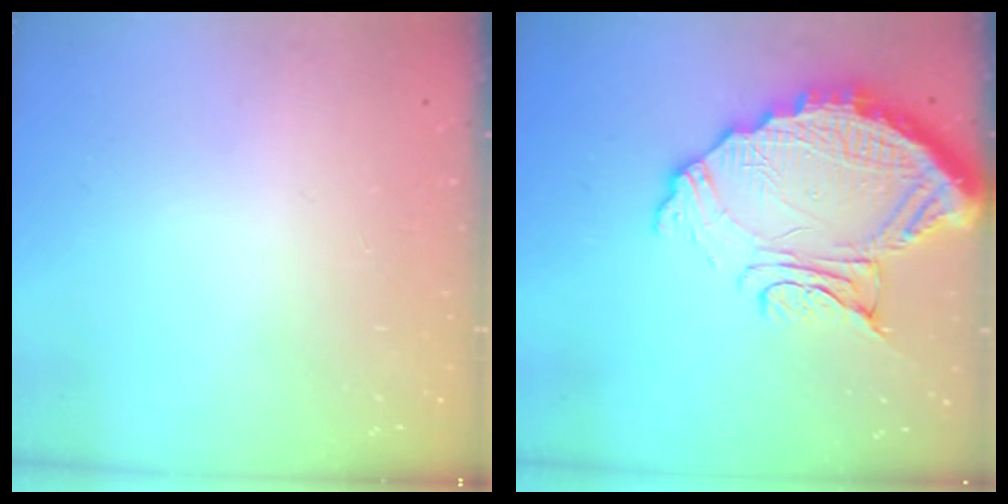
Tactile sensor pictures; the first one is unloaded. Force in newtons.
{"total": 16.5, "press": 16.4, "slide": 1.3}